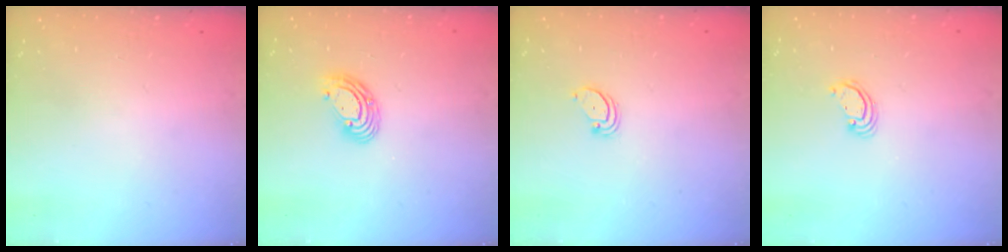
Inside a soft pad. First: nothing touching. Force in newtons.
{"total": 8.0, "press": 7.9, "slide": 1.2}
{"total": 2.1, "press": 2.1, "slide": 0.2}
{"total": 2.3, "press": 2.3, "slide": 0.3}